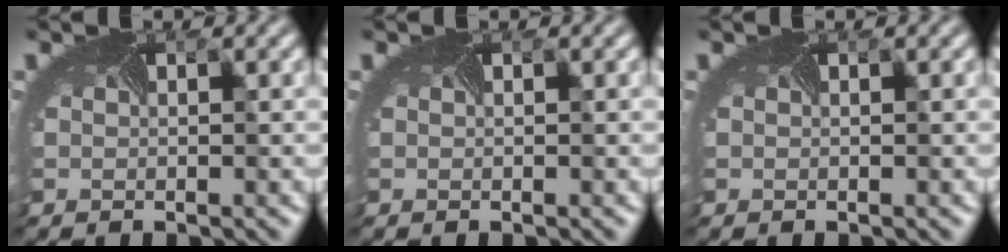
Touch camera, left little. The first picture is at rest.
{"total": 0.0}
{"total": 0.0}